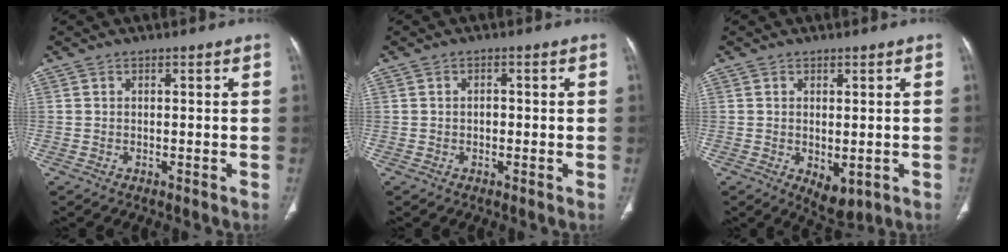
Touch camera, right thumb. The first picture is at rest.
{"total": 1.3, "force": [-0.2, 0.9, 0.9], "torque": [-0.008, 0.003, -0.005]}
{"total": 4.7, "force": [-1.0, 2.6, 3.8], "torque": [-0.045, -0.010, 0.001]}